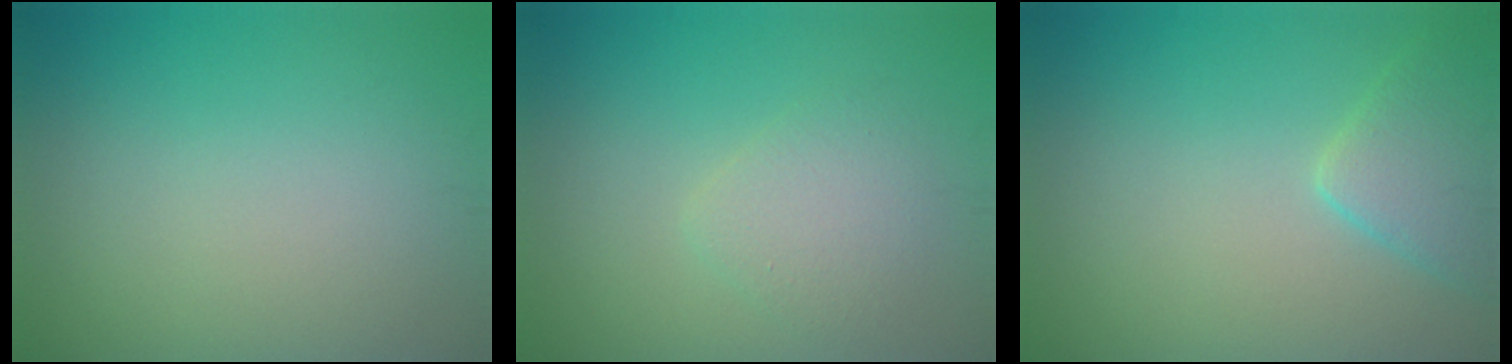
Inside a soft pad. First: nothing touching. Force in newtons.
{"total": 2.4, "press": 2.4, "slide": 0.2}
{"total": 3.7, "press": 3.7, "slide": 0.3}